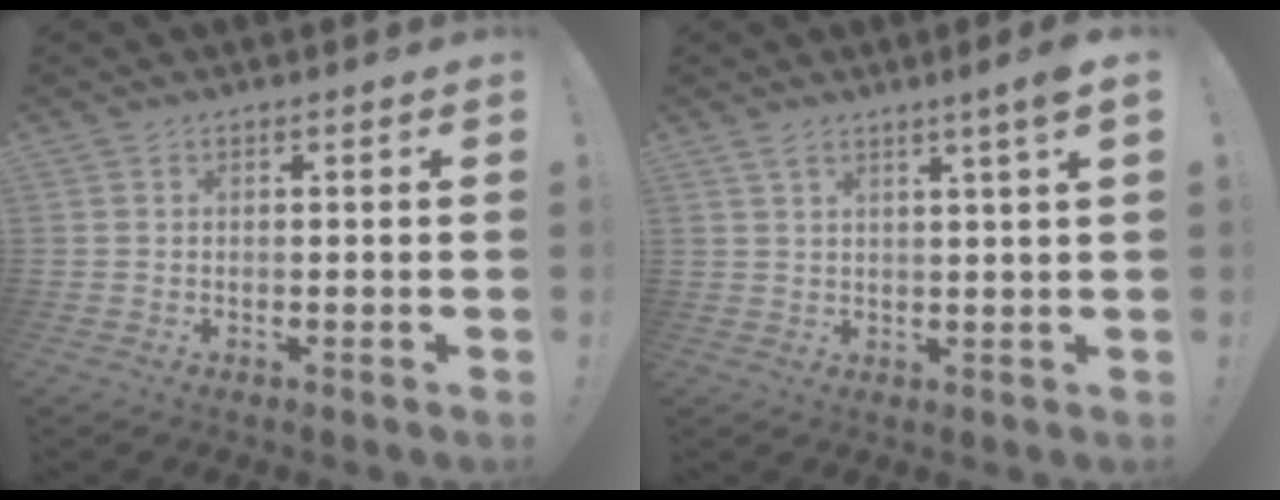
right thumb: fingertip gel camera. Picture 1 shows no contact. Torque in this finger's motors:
{"motor_torque": [-0.02, 0.02, 0.37, 0.41, 0.00]}